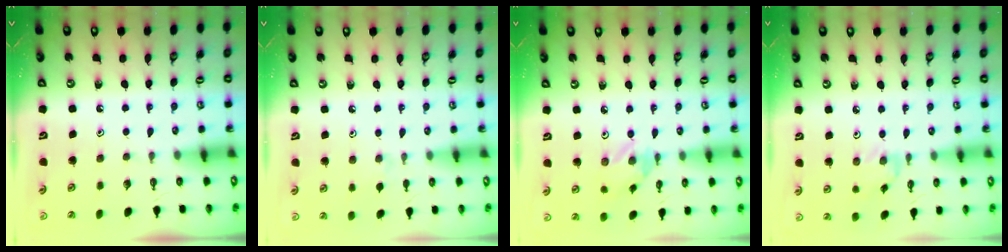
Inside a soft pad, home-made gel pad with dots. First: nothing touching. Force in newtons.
{"total": 2.4, "press": 2.3, "slide": 0.5}
{"total": 2.7, "press": 2.7, "slide": 0.1}
{"total": 1.5, "press": 1.5, "slide": 0.3}